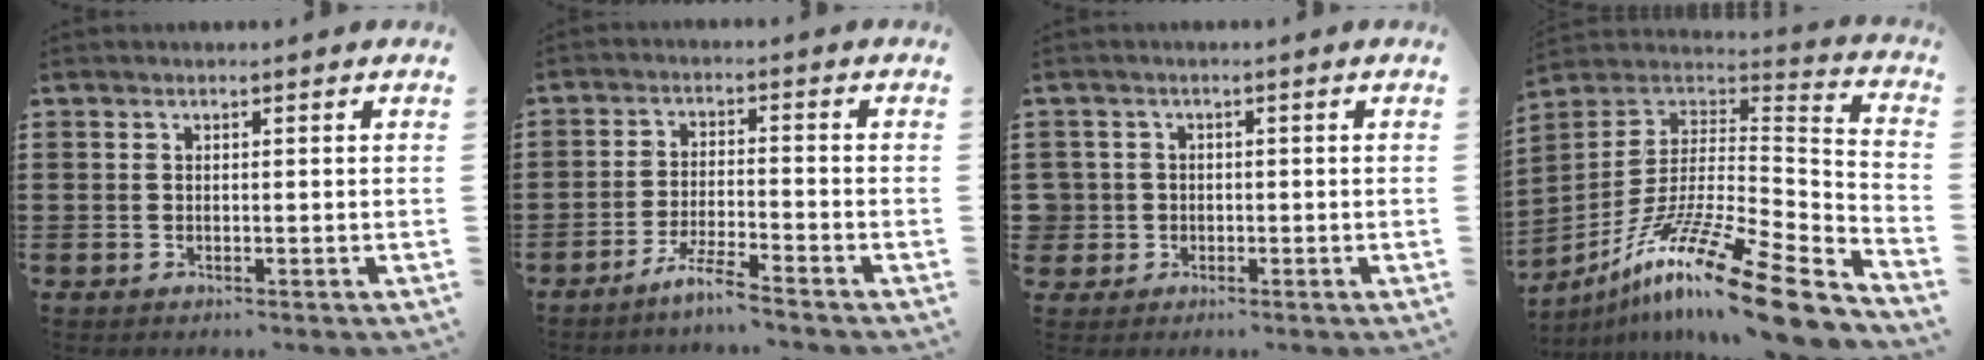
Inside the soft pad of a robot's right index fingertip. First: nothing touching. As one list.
[{"total": 4.4, "force": [-3.9, -0.5, 1.9], "torque": [-0.048, -0.009, -0.078]}, {"total": 2.3, "force": [-0.4, 2.2, 0.2], "torque": [-0.023, 0.003, -0.015]}, {"total": 17.9, "force": [-12.2, 2.3, 12.9], "torque": [-0.234, 0.024, -0.218]}]